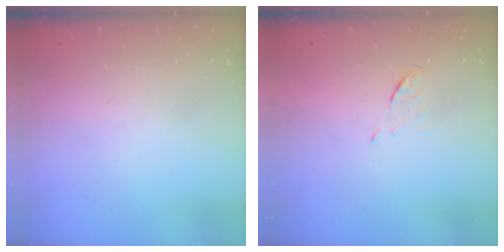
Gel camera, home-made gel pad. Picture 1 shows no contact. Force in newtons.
{"total": 5.2, "press": 5.1, "slide": 0.8}